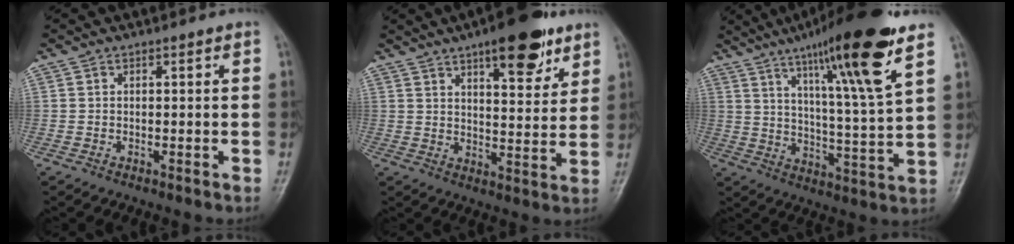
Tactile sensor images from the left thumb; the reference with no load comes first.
{"total": 13.5, "force": [8.2, 4.7, 9.6], "torque": [-0.105, -0.039, 0.117]}
{"total": 19.8, "force": [11.7, 1.5, 15.9], "torque": [-0.239, -0.053, 0.185]}